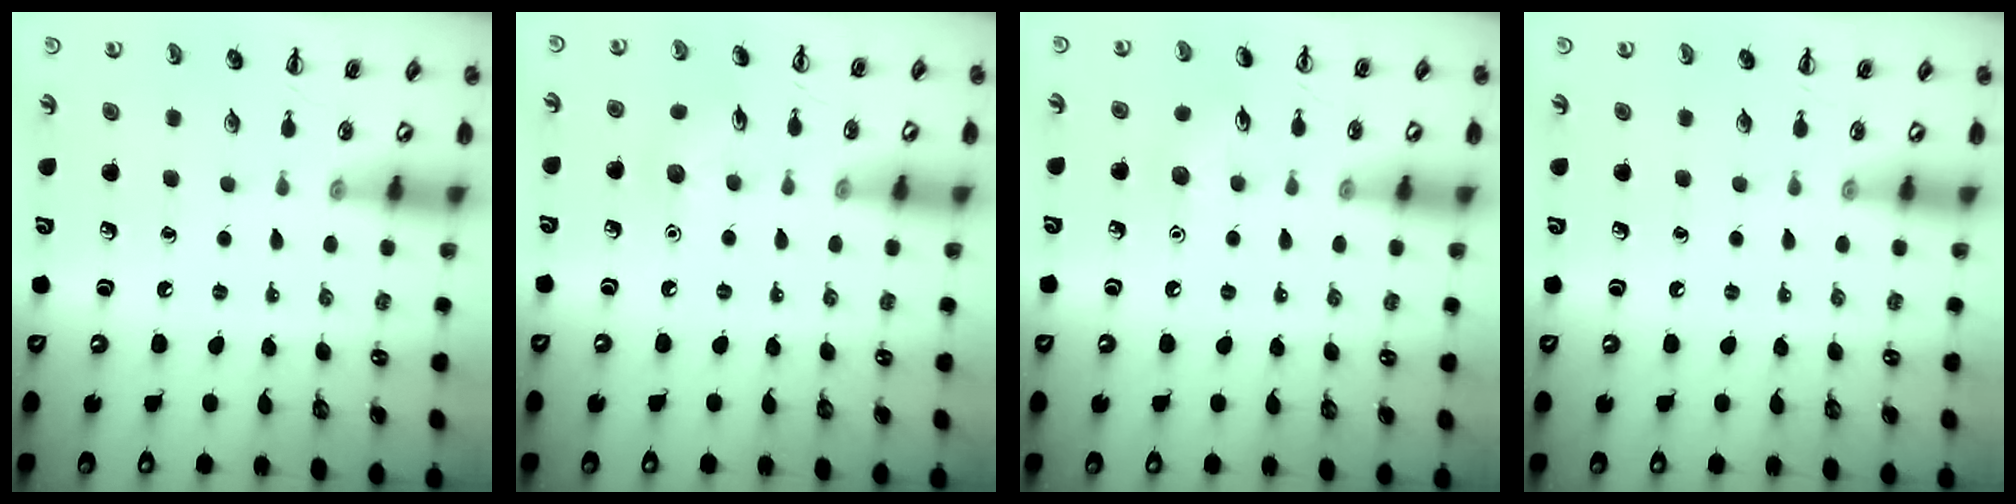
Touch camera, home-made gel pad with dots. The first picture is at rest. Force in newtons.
{"total": 6.3, "press": 6.2, "slide": 1.5}
{"total": 6.0, "press": 5.8, "slide": 1.6}
{"total": 0.0}